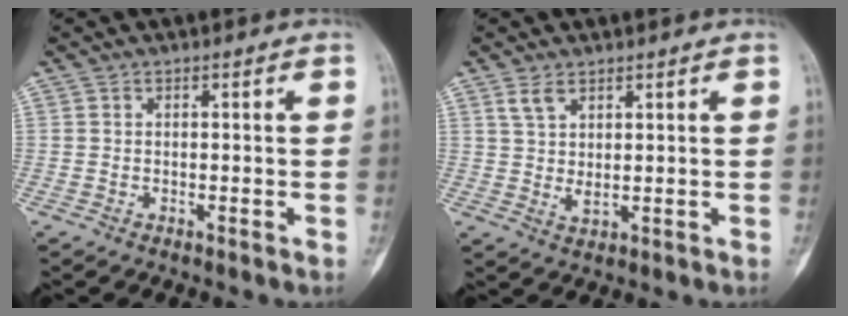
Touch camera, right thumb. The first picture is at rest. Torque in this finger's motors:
{"motor_torque": [-0.09, 0.17, 0.09, 0.07, 0.01]}